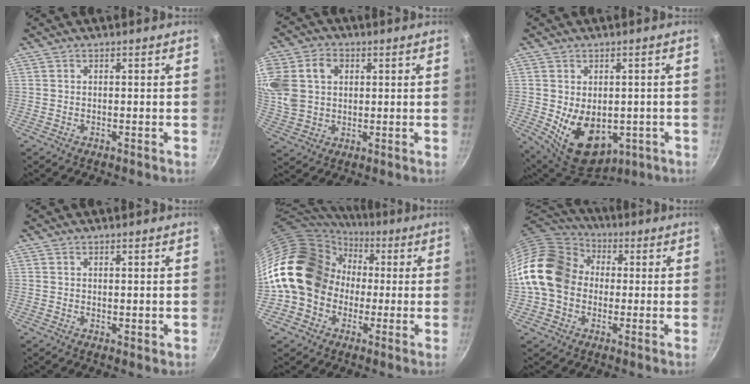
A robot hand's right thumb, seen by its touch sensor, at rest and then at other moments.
{"total": 17.6, "force": [4.4, 13.9, 9.8], "torque": [-0.231, 0.027, 0.082]}
{"total": 12.8, "force": [-2.2, 8.6, 9.1], "torque": [-0.116, -0.013, -0.004]}
{"total": 0.8, "force": [0.4, 0.4, 0.6], "torque": [-0.004, -0.009, 0.004]}
{"total": 17.9, "force": [0.9, 15.4, 9.2], "torque": [-0.138, 0.050, 0.014]}
{"total": 17.9, "force": [0.6, 14.5, 10.5], "torque": [-0.179, 0.040, 0.001]}